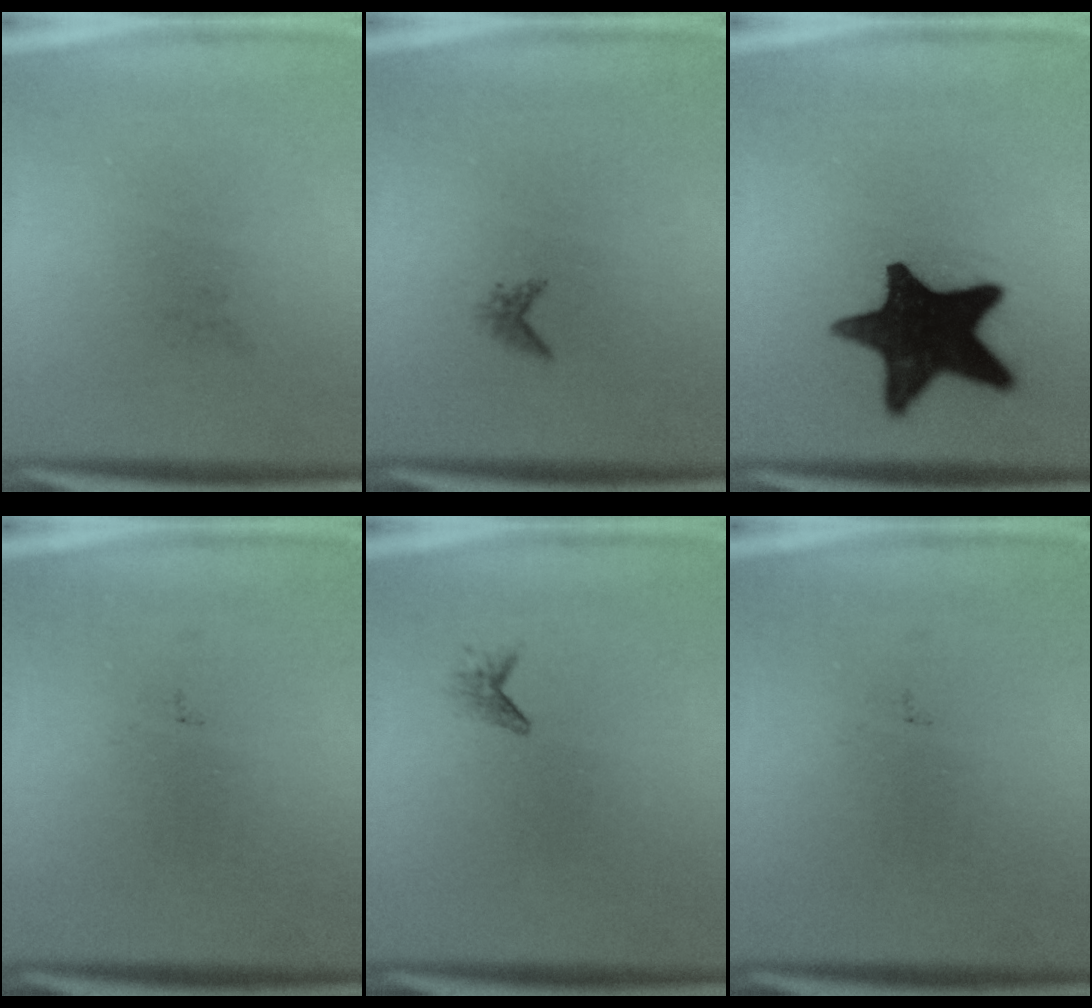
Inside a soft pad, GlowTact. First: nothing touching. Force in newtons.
{"total": 0.9}
{"total": 17.2}
{"total": 0.0}
{"total": 1.0}
{"total": 0.0}